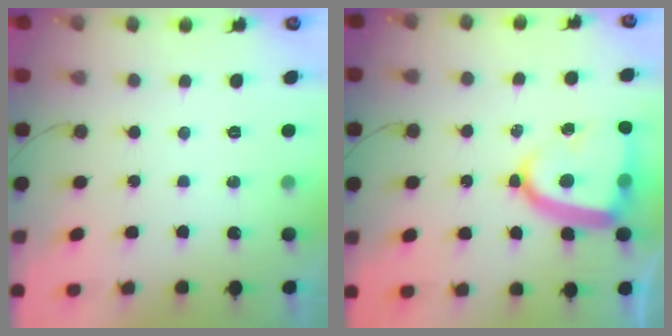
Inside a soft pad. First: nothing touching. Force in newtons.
{"total": 14.9, "press": 14.8, "slide": 1.6}